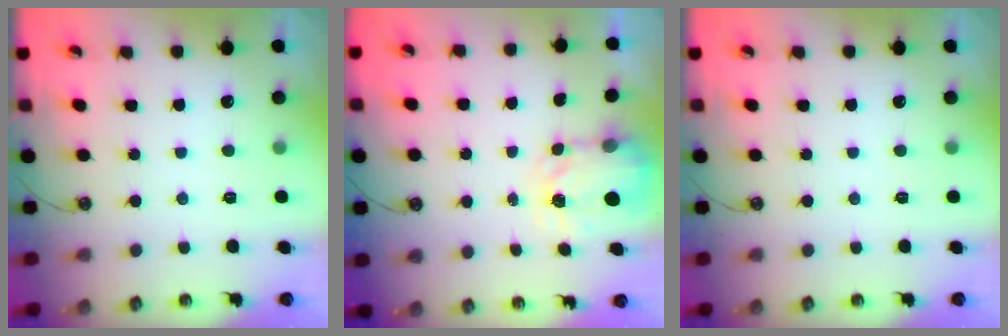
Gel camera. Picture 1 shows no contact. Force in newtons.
{"total": 3.8, "press": 3.8, "slide": 0.5}
{"total": 0.0}